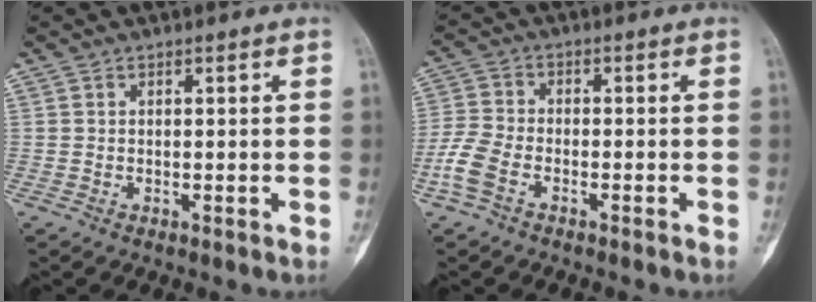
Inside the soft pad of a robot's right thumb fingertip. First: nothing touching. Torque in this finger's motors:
{"motor_torque": [-0.20, 0.07, 0.11, -0.13, 0.02]}